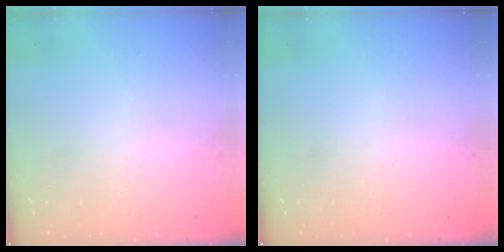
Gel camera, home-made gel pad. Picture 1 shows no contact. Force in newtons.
{"total": 0.0}